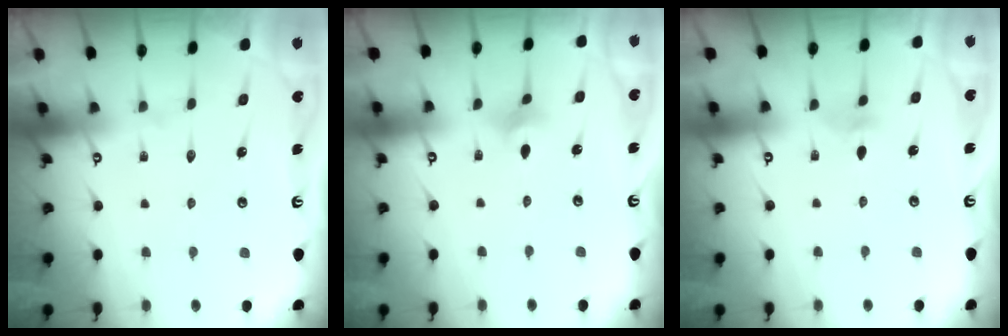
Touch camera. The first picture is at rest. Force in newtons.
{"total": 2.1, "press": 2.0, "slide": 0.5}
{"total": 2.8, "press": 2.7, "slide": 0.8}